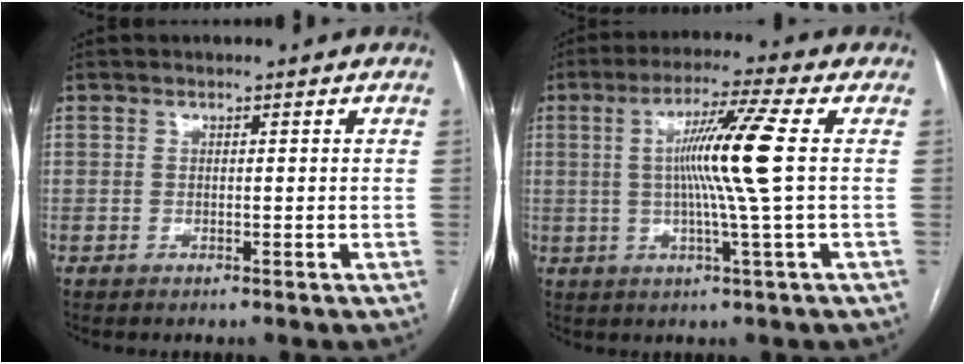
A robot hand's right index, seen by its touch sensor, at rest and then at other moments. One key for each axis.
{"total": 10.1, "fx": 0.8, "fy": -2.0, "fz": 9.9, "tx": -0.181, "ty": 0.000, "tz": 0.017}